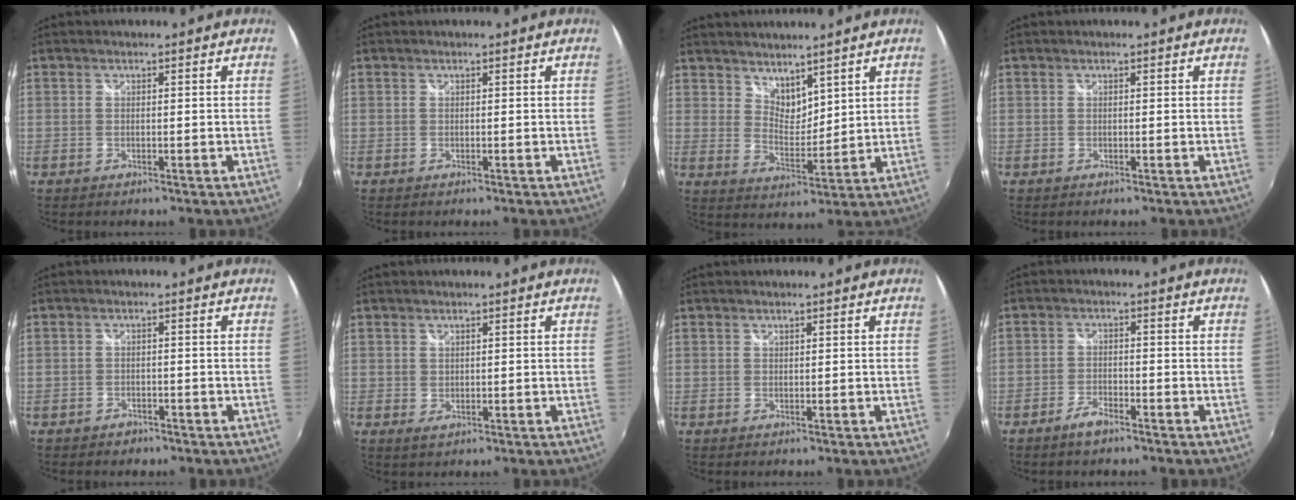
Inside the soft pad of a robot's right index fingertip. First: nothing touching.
{"total": 0.0}
{"total": 5.4, "force": [4.6, 2.4, 1.6], "torque": [-0.016, -0.002, 0.085]}
{"total": 0.0}
{"total": 2.5, "force": [-2.0, 1.5, 0.3], "torque": [-0.012, -0.003, -0.030]}
{"total": 1.2, "force": [0.6, 0.9, 0.4], "torque": [-0.003, -0.001, 0.012]}
{"total": 0.0}
{"total": 3.5, "force": [-2.9, 1.0, 1.8], "torque": [-0.051, -0.001, -0.057]}